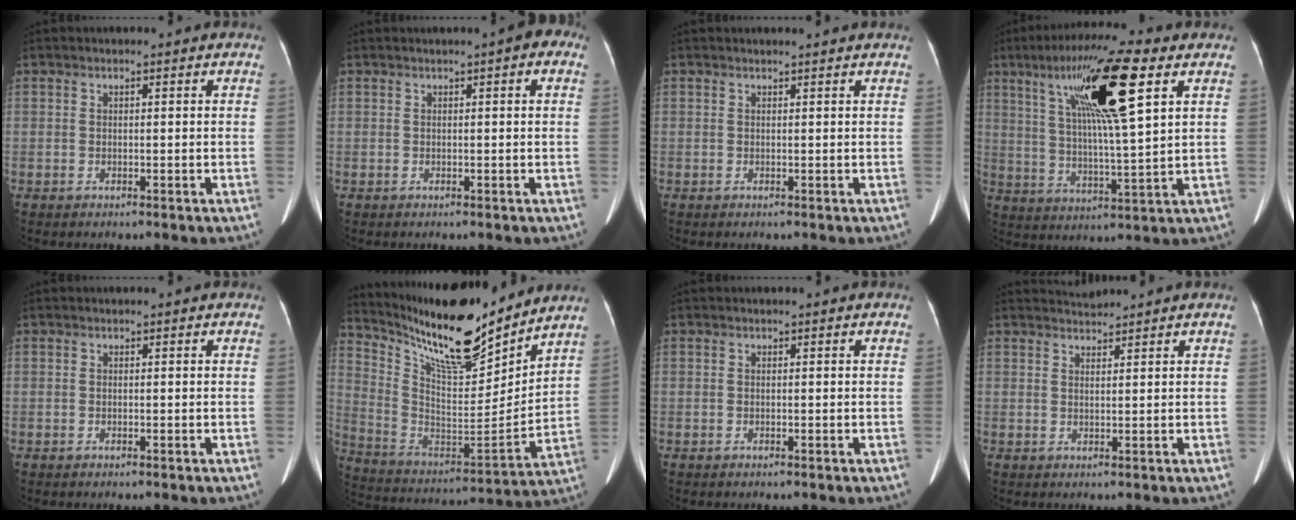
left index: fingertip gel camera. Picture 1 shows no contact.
{"total": 2.7, "force": [1.1, 0.6, 2.4], "torque": [-0.026, 0.011, 0.009]}
{"total": 1.8, "force": [1.7, 0.0, 0.5], "torque": [-0.009, 0.014, 0.021]}
{"total": 16.4, "force": [7.0, 0.9, 14.8], "torque": [-0.266, 0.018, 0.120]}
{"total": 0.0}
{"total": 19.4, "force": [16.6, 2.8, 9.6], "torque": [-0.185, -0.018, 0.293]}
{"total": 0.0}
{"total": 2.0, "force": [1.9, -0.4, -0.3], "torque": [0.003, 0.004, 0.041]}